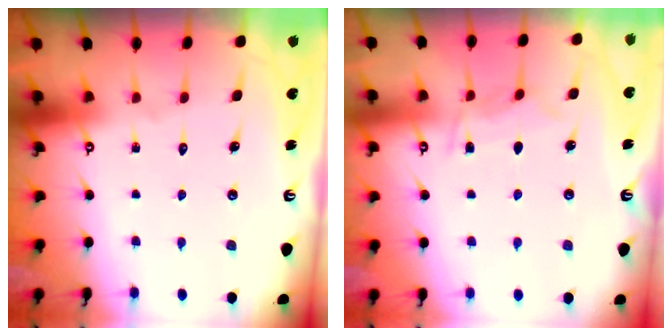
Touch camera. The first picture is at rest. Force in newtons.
{"total": 5.4, "press": 5.4, "slide": 0.7}